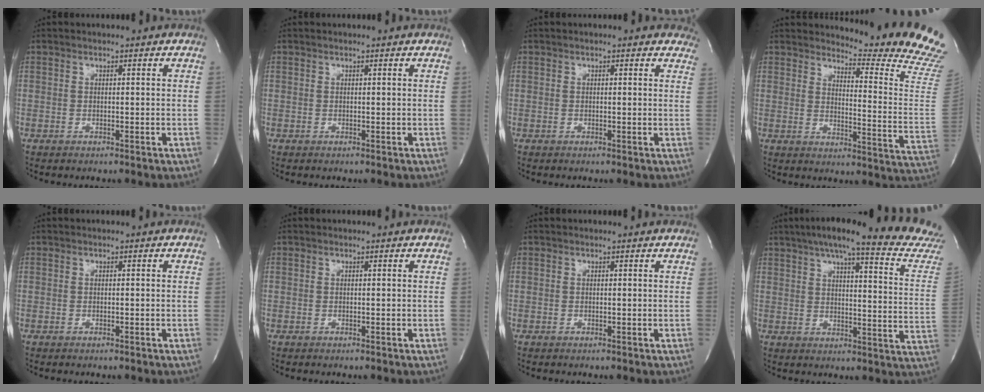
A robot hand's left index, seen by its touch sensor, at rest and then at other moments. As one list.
[{"total": 0.9, "force": [0.9, 0.2, 0.2], "torque": [-0.009, 0.011, 0.008]}, {"total": 6.2, "force": [5.4, 2.2, 2.2], "torque": [-0.005, 0.004, 0.041]}, {"total": 17.5, "force": [17.1, -1.3, 3.3], "torque": [-0.053, -0.167, 0.183]}, {"total": 0.0}, {"total": 0.5, "force": [0.5, 0.1, 0.0], "torque": [-0.004, 0.002, 0.003]}, {"total": 1.1, "force": [1.1, 0.1, 0.1], "torque": [-0.012, 0.004, 0.010]}, {"total": 24.5, "force": [21.7, -0.1, 11.3], "torque": [-0.165, -0.066, 0.262]}]